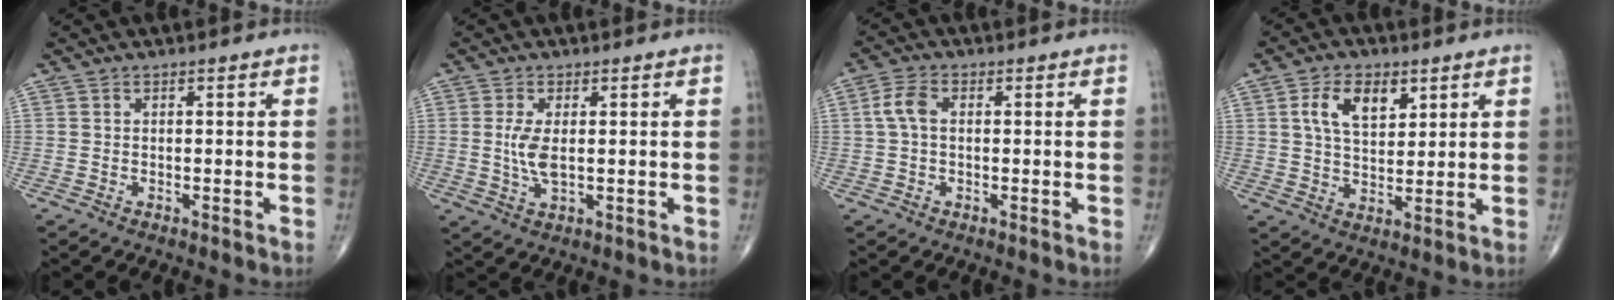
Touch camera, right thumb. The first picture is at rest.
{"total": 4.6, "force": [0.3, 1.8, 4.2], "torque": [-0.094, -0.010, 0.011]}
{"total": 4.1, "force": [0.4, 2.5, 3.3], "torque": [-0.072, 0.012, 0.005]}
{"total": 8.4, "force": [3.4, 4.7, 6.0], "torque": [-0.092, -0.013, 0.063]}